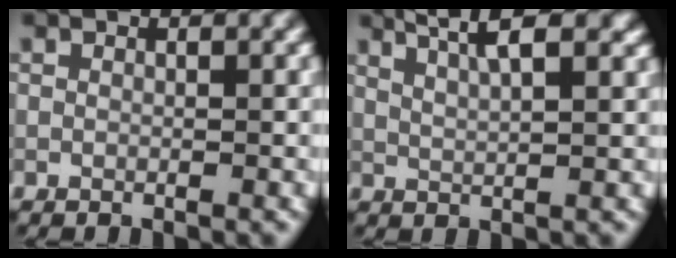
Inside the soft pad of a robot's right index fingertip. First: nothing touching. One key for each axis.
{"total": 6.5, "fx": 4.0, "fy": 2.5, "fz": 4.4, "tx": -0.049, "ty": 0.030, "tz": 0.040}